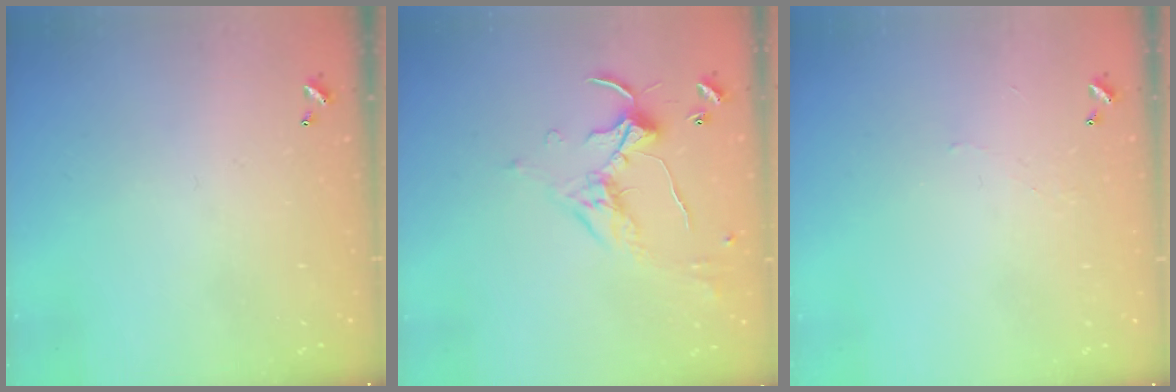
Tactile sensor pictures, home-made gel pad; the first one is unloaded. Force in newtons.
{"total": 1.2, "press": 0.8, "slide": 0.8}
{"total": 2.1, "press": 2.1, "slide": 0.6}